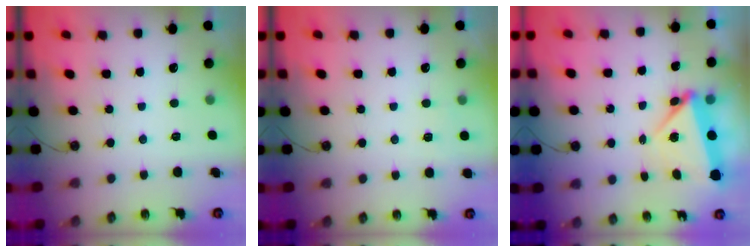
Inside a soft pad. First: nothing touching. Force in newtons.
{"total": 2.8, "press": 2.3, "slide": 1.5}
{"total": 6.1, "press": 6.0, "slide": 0.9}